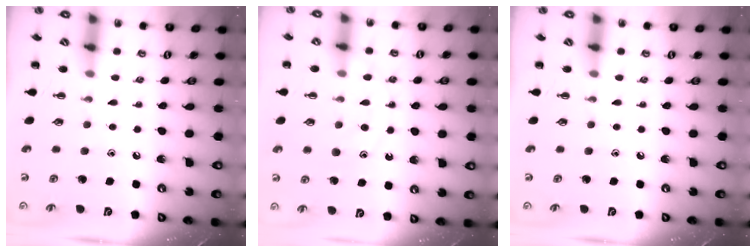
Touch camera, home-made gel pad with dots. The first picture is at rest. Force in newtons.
{"total": 10.6, "press": 10.6, "slide": 0.7}
{"total": 0.0}